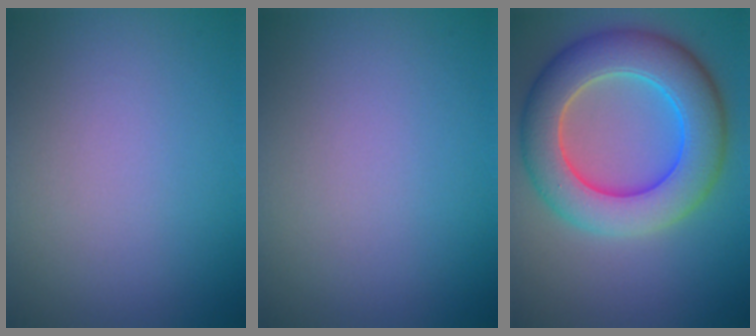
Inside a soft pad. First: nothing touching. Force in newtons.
{"total": 0.0}
{"total": 9.2, "press": 9.2, "slide": 0.5}